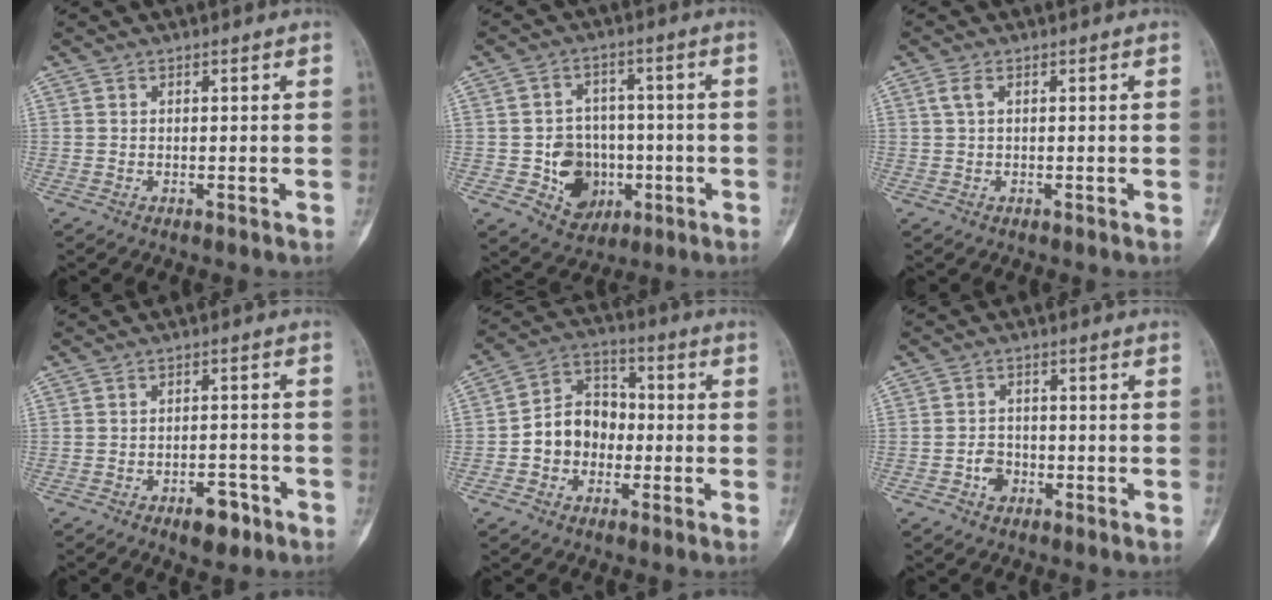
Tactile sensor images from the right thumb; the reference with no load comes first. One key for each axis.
{"total": 10.3, "fx": -2.4, "fy": 8.8, "fz": 4.8, "tx": -0.027, "ty": 0.018, "tz": -0.032}
{"total": 2.0, "fx": 0.6, "fy": 0.9, "fz": 1.6, "tx": -0.043, "ty": 0.008, "tz": 0.017}
{"total": 5.3, "fx": -3.2, "fy": 2.7, "fz": 3.3, "tx": -0.028, "ty": 0.021, "tz": -0.043}
{"total": 10.5, "fx": -1.6, "fy": 8.6, "fz": 5.8, "tx": -0.065, "ty": 0.041, "tz": -0.039}
{"total": 3.3, "fx": -1.4, "fy": 2.6, "fz": 1.5, "tx": -0.007, "ty": 0.014, "tz": -0.027}